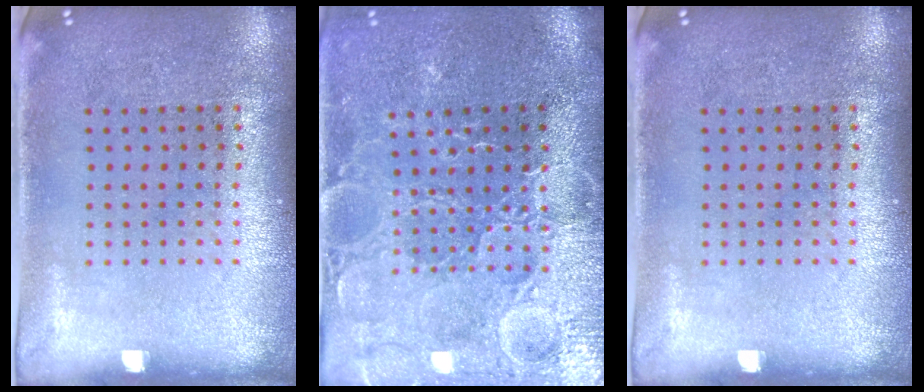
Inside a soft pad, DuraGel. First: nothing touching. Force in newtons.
{"total": 3.6, "press": 3.5, "slide": 0.8}
{"total": 0.0}